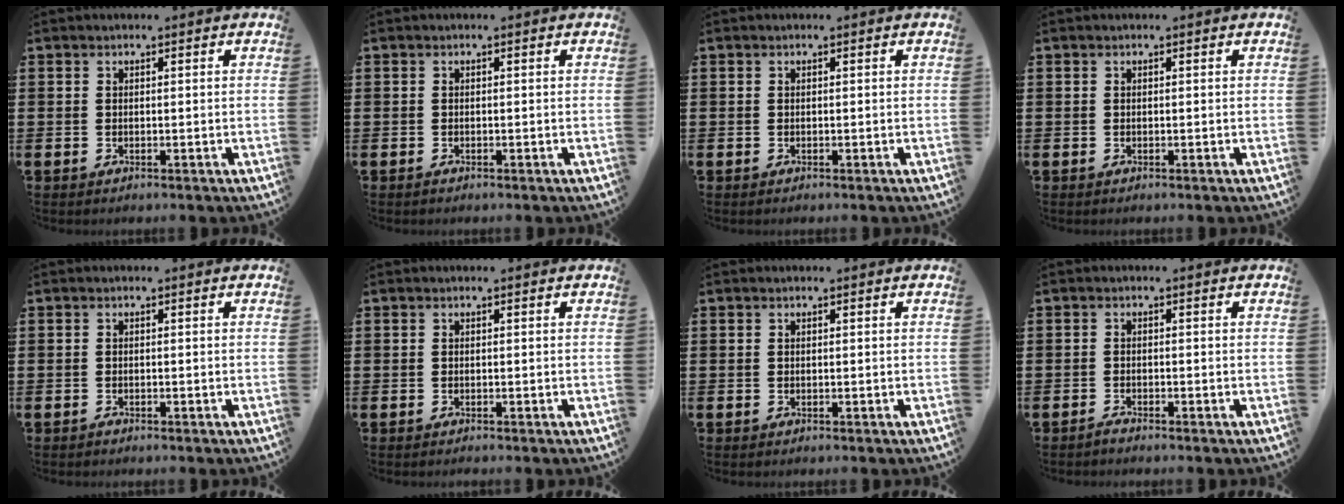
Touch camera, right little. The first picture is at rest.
{"total": 0.0}
{"total": 0.0}
{"total": 0.0}
{"total": 0.0}
{"total": 0.0}
{"total": 0.0}
{"total": 0.7, "force": [-0.6, 0.0, 0.3], "torque": [-0.007, -0.002, -0.011]}